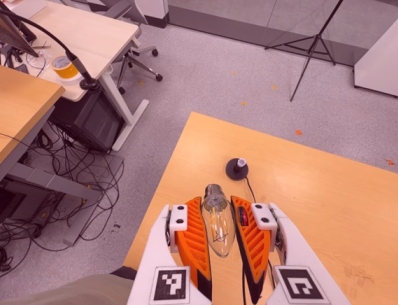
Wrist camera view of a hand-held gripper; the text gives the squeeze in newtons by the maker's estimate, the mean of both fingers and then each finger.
{"total": 20.4, "left": 22.3, "right": 18.5}